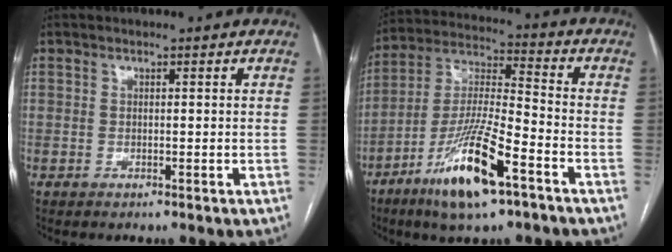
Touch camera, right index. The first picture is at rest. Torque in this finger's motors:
{"motor_torque": [1.47, -0.66, 0.76, 0.21]}